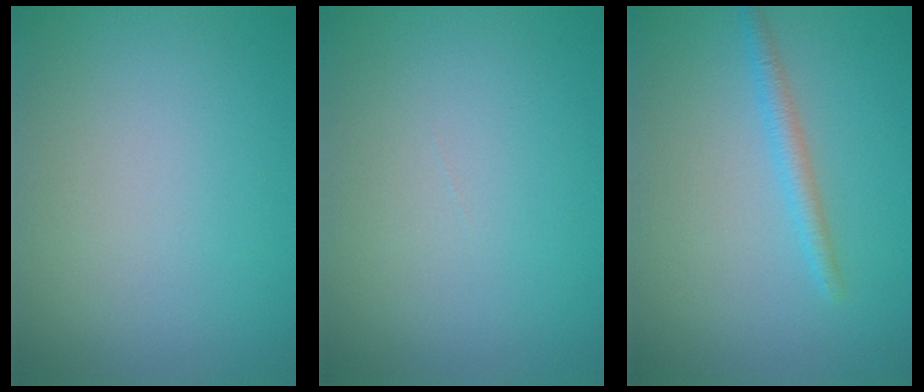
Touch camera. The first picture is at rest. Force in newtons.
{"total": 0.0}
{"total": 1.8, "press": 1.8, "slide": 0.1}